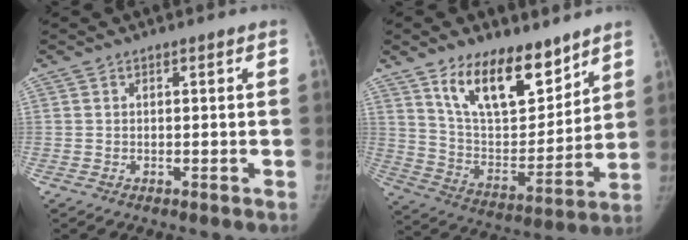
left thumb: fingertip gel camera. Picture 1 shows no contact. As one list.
[{"total": 18.0, "force": [12.0, 8.4, 10.6], "torque": [-0.125, -0.077, 0.218]}]